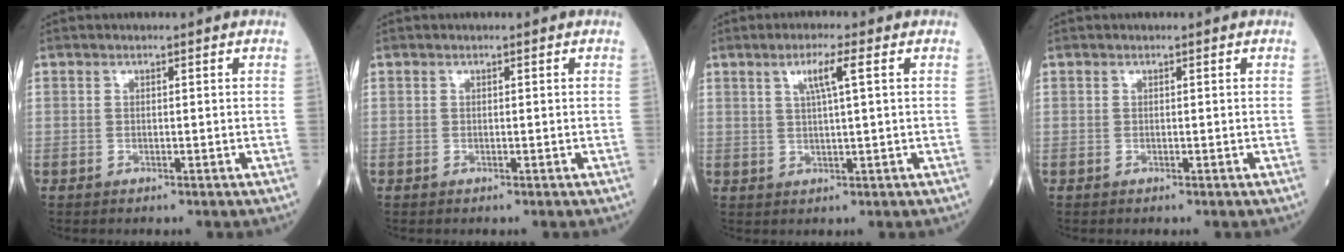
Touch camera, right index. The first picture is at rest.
{"total": 0.0}
{"total": 4.1, "force": [1.6, -0.2, 3.8], "torque": [-0.072, 0.003, 0.030]}
{"total": 0.0}